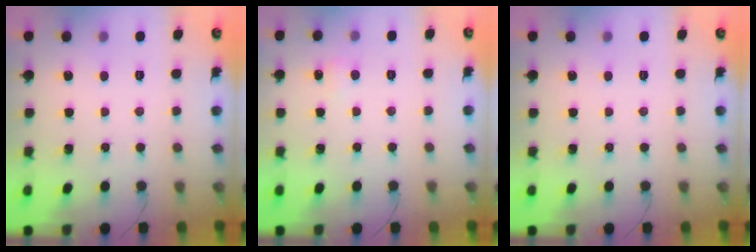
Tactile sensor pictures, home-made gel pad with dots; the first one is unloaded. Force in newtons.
{"total": 4.2, "press": 4.0, "slide": 1.2}
{"total": 0.0}